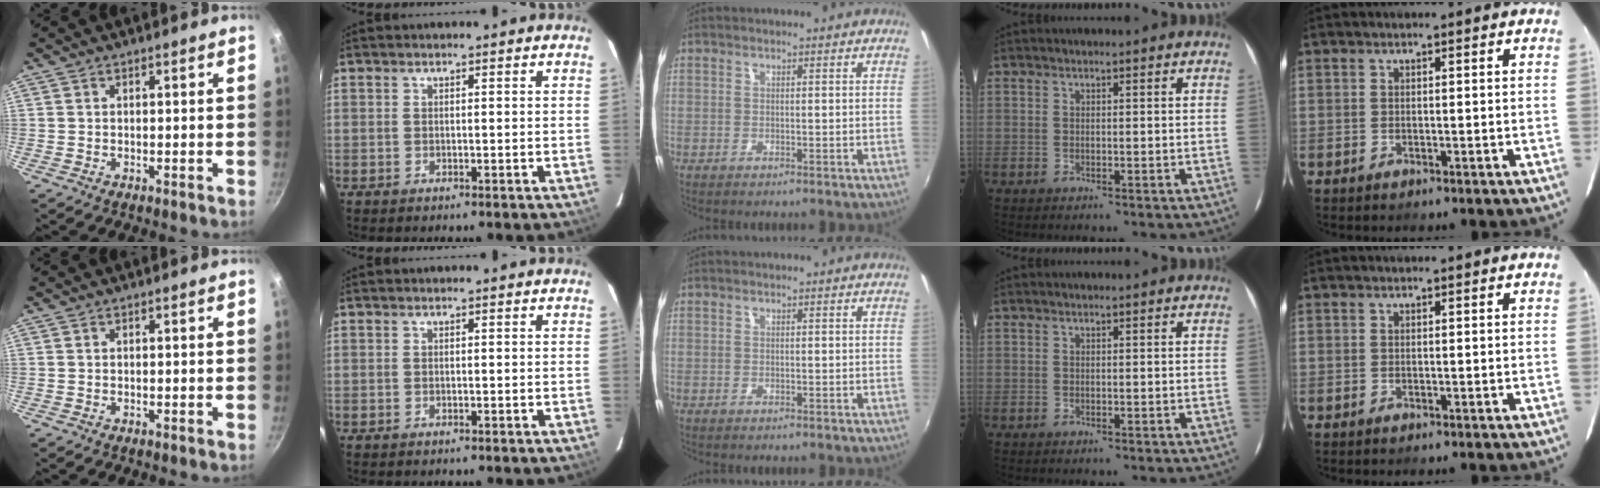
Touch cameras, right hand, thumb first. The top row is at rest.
{}